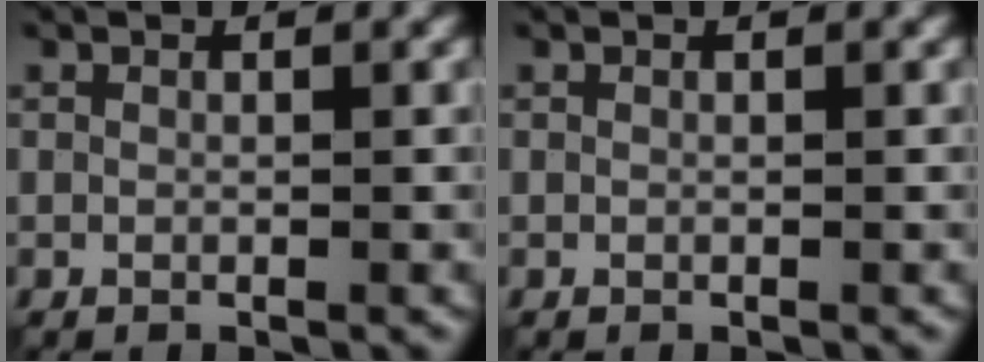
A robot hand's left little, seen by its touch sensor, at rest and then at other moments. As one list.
[{"total": 0.0}]